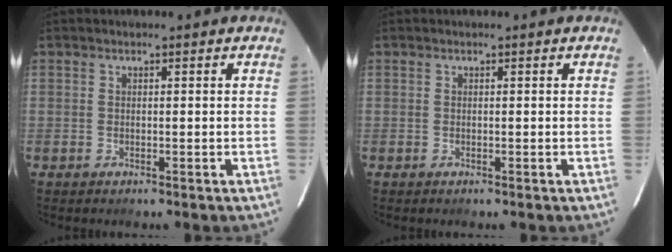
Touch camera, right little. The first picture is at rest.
{"total": 0.0}